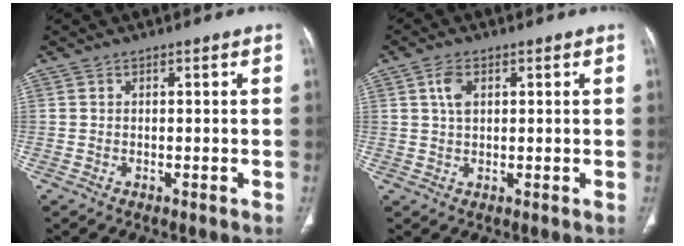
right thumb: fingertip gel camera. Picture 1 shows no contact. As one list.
[{"total": 3.6, "force": [1.2, 2.1, 2.7], "torque": [-0.051, 0.003, 0.025]}]